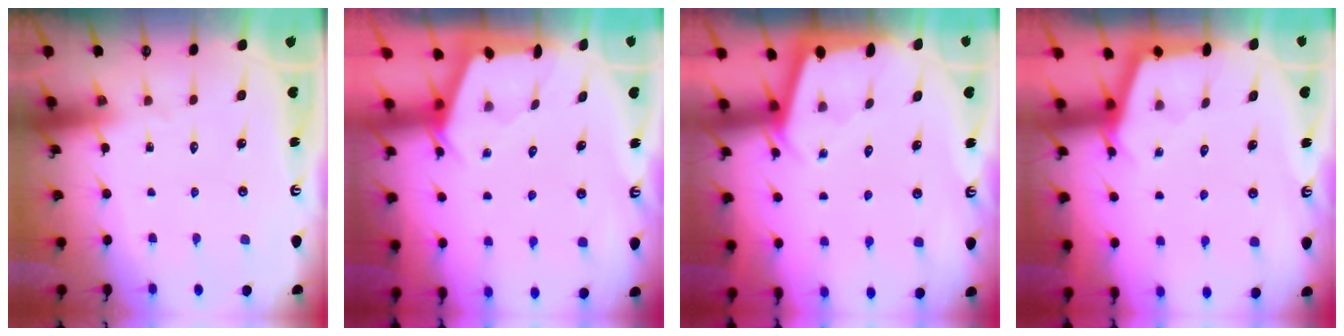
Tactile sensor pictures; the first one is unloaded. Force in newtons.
{"total": 2.4, "press": 2.4, "slide": 0.3}
{"total": 2.2, "press": 2.2, "slide": 0.1}
{"total": 3.0, "press": 3.0, "slide": 0.3}